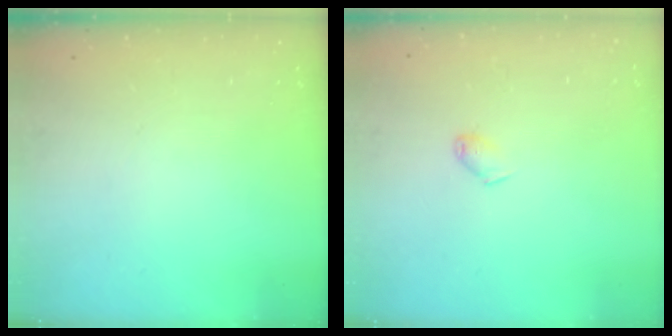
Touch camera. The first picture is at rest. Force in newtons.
{"total": 4.4, "press": 4.3, "slide": 0.8}